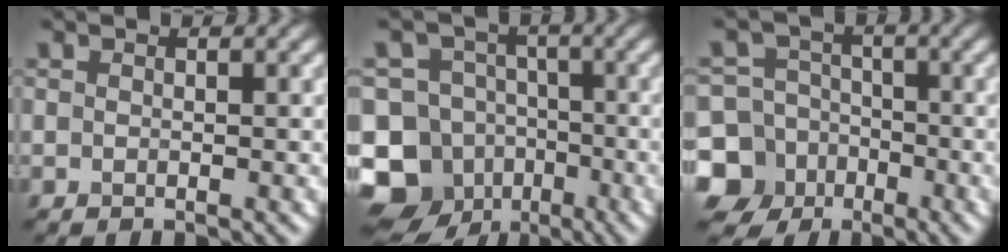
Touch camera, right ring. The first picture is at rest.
{"total": 12.3, "force": [-6.5, 9.9, 3.0], "torque": [-0.059, -0.008, -0.127]}
{"total": 11.1, "force": [-5.1, 9.7, 2.1], "torque": [-0.052, -0.034, -0.117]}